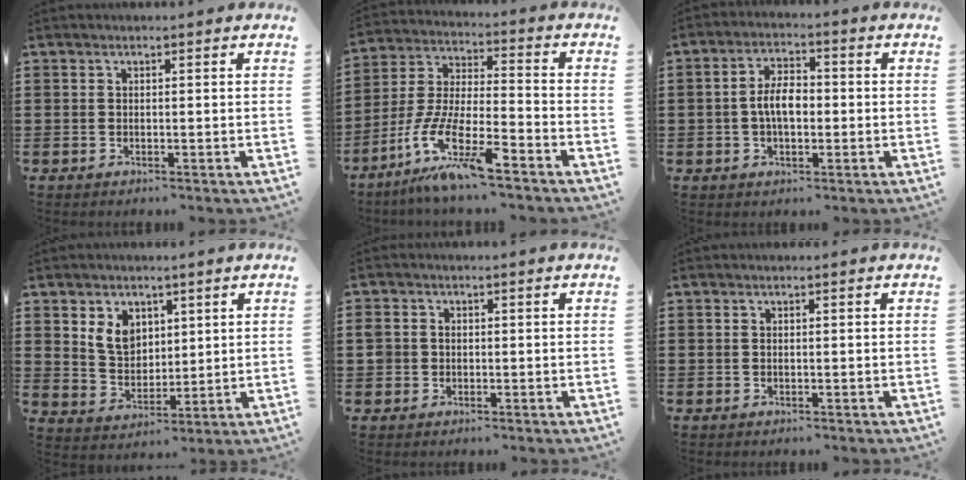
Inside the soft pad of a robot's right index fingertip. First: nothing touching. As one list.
[{"total": 11.4, "force": [-8.3, 1.3, 7.8], "torque": [-0.182, -0.011, -0.168]}, {"total": 5.4, "force": [-0.6, 2.8, 4.6], "torque": [-0.099, 0.003, -0.016]}, {"total": 6.2, "force": [2.7, 4.7, 2.9], "torque": [-0.068, 0.012, 0.050]}, {"total": 2.2, "force": [-0.2, 2.0, 0.7], "torque": [-0.022, 0.009, -0.006]}, {"total": 0.0}]